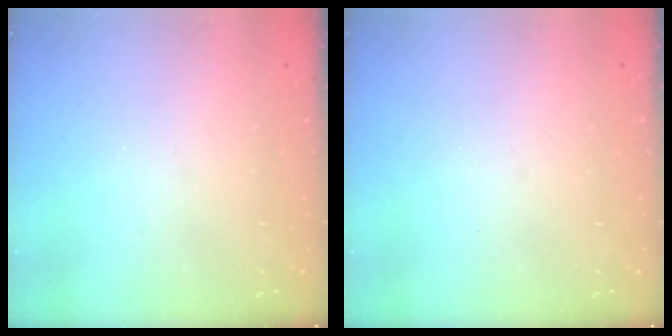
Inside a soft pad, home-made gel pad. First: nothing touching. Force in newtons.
{"total": 0.0}